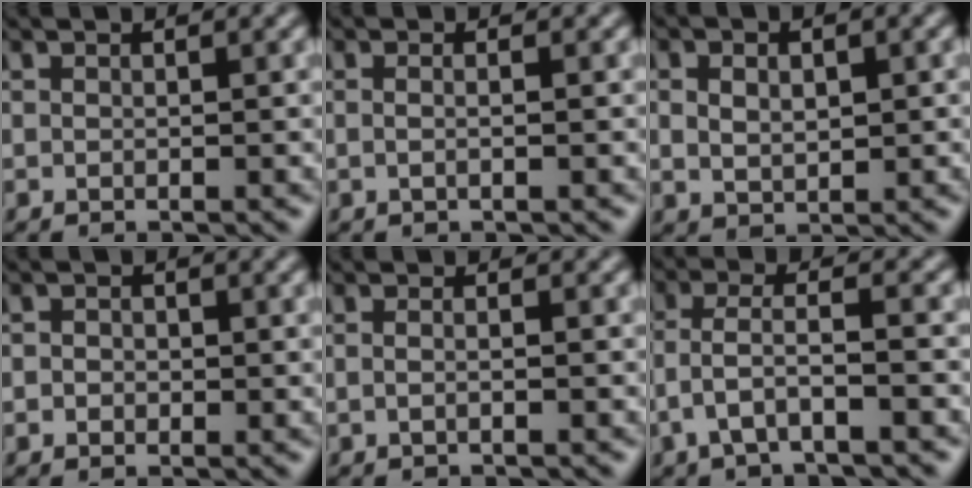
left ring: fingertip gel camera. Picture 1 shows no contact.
{"total": 1.6, "force": [0.2, 0.8, 1.3], "torque": [-0.002, -0.008, -0.015]}
{"total": 2.9, "force": [0.5, 1.9, 2.2], "torque": [-0.037, 0.001, 0.010]}
{"total": 1.2, "force": [-0.1, 1.0, 0.7], "torque": [-0.011, -0.002, -0.005]}
{"total": 1.9, "force": [0.3, 1.0, 1.6], "torque": [-0.002, -0.005, -0.017]}
{"total": 3.4, "force": [-1.5, 0.9, 2.9], "torque": [-0.065, 0.007, -0.031]}